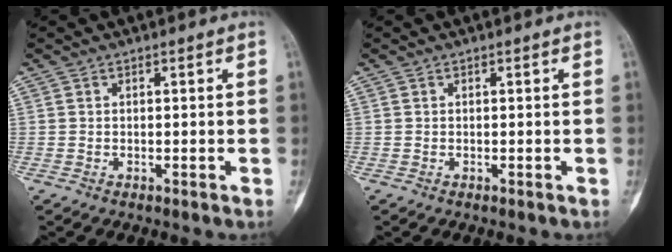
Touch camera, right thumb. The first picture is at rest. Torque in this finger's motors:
{"motor_torque": [-0.49, -0.46, 0.41, -0.01, 0.00]}